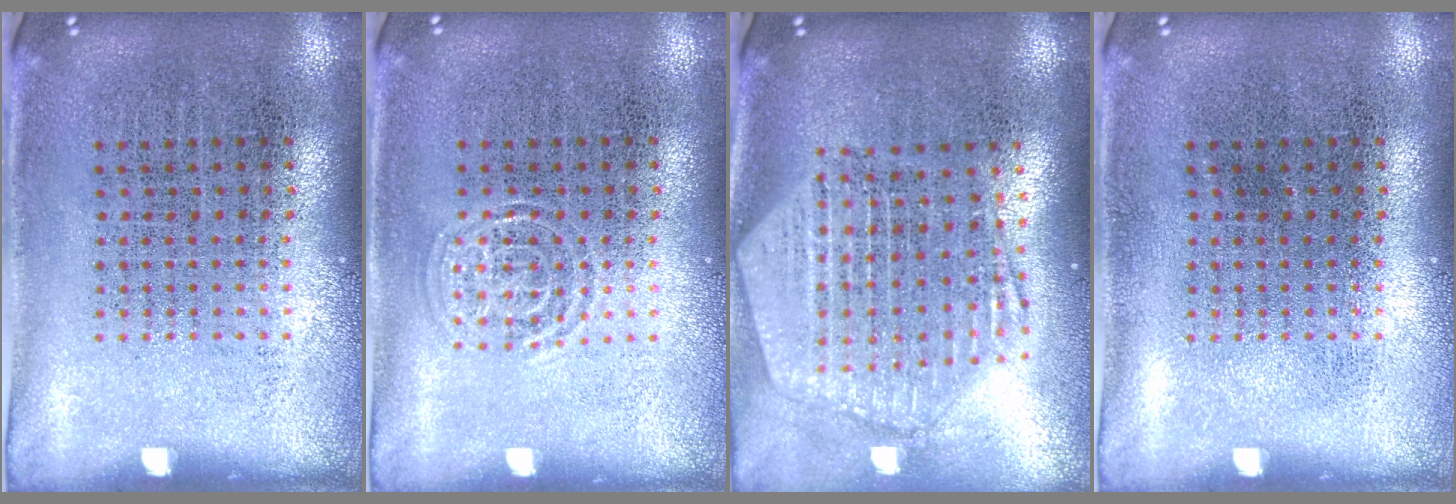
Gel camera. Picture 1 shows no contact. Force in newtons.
{"total": 1.4, "press": 1.4, "slide": 0.3}
{"total": 2.4, "press": 2.1, "slide": 1.2}
{"total": 0.0}